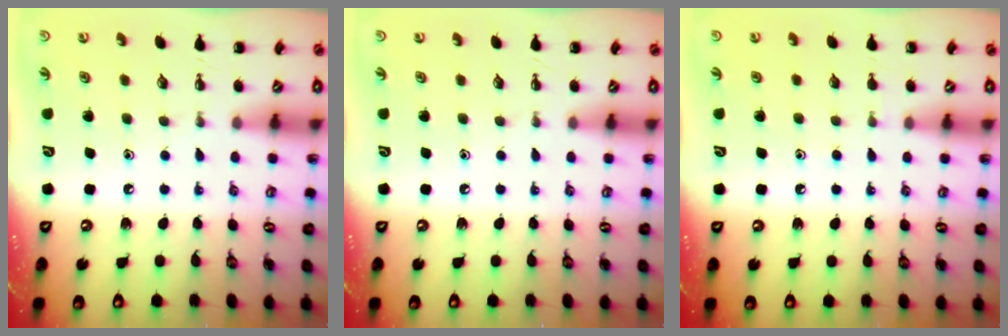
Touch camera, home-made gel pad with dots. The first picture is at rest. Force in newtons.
{"total": 0.0}
{"total": 4.5, "press": 4.3, "slide": 1.4}